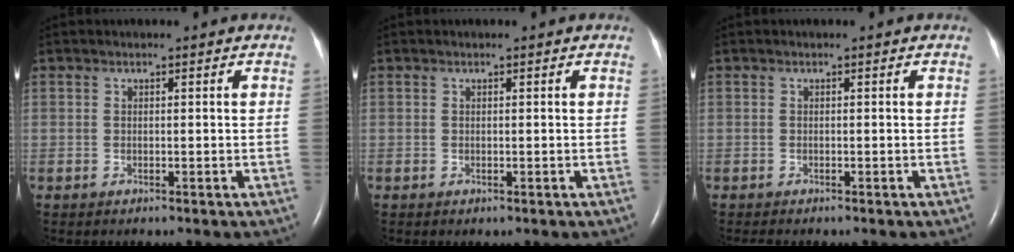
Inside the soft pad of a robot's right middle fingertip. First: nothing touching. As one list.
[{"total": 0.0}, {"total": 0.8, "force": [-0.7, 0.0, 0.3], "torque": [-0.009, -0.003, -0.010]}]